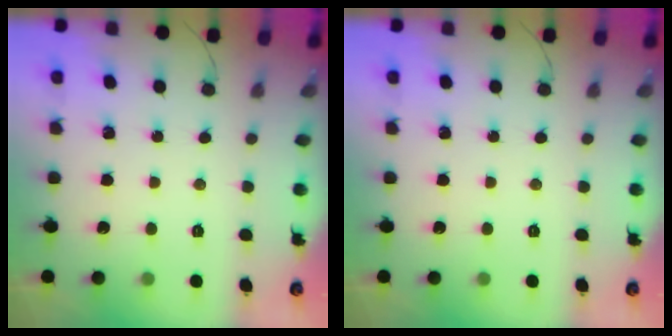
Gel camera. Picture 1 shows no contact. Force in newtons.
{"total": 0.0}